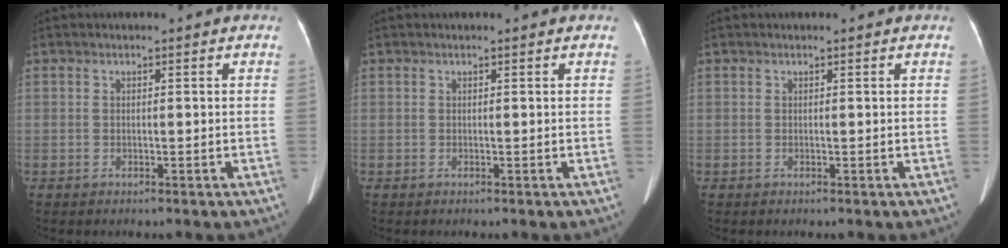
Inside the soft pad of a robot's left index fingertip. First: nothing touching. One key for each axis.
{"total": 0.0}
{"total": 0.0}